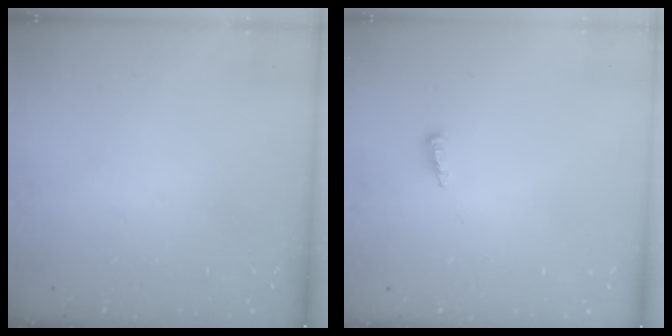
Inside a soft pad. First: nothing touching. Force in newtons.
{"total": 3.7, "press": 3.6, "slide": 0.4}